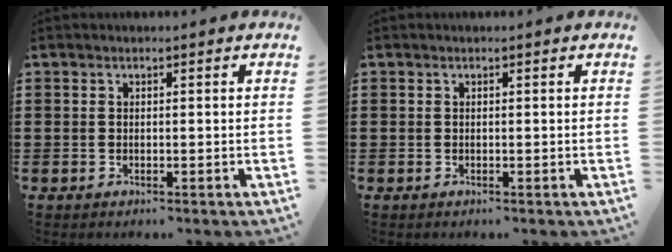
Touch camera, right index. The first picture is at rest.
{"total": 0.0}